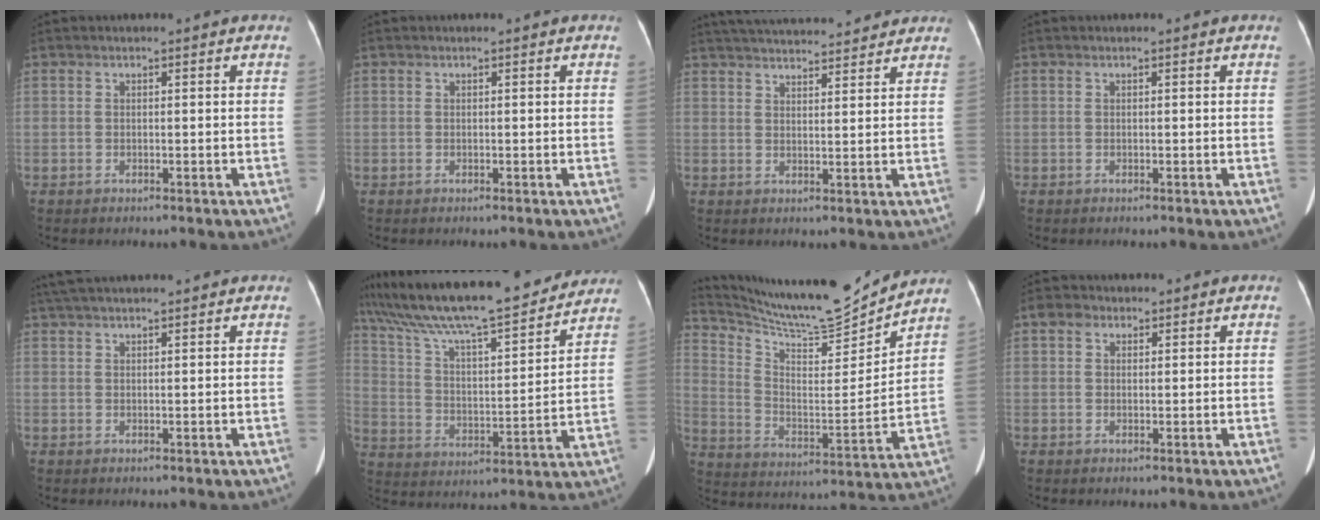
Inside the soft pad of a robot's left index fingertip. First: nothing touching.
{"total": 0.0}
{"total": 16.7, "force": [15.5, 2.3, 5.6], "torque": [-0.089, 0.032, 0.220]}
{"total": 0.0}
{"total": 11.0, "force": [9.8, 0.8, 5.1], "torque": [-0.084, 0.032, 0.142]}
{"total": 23.8, "force": [20.6, 2.8, 11.5], "torque": [-0.202, 0.002, 0.319]}
{"total": 16.8, "force": [16.2, 0.3, 4.6], "torque": [-0.101, -0.047, 0.264]}
{"total": 1.7, "force": [0.8, 1.4, 0.6], "torque": [-0.012, 0.009, 0.017]}